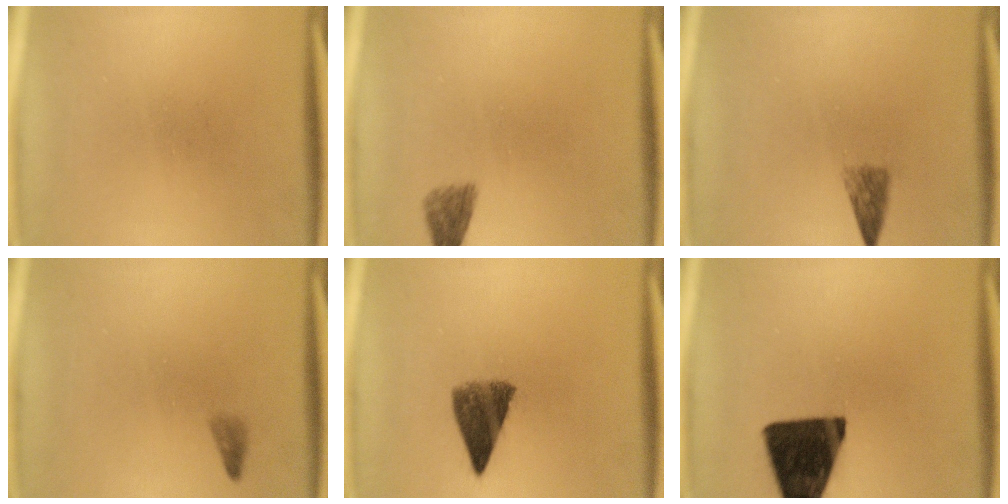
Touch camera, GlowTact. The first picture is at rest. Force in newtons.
{"total": 2.4}
{"total": 2.4}
{"total": 0.9}
{"total": 6.7}
{"total": 16.7}